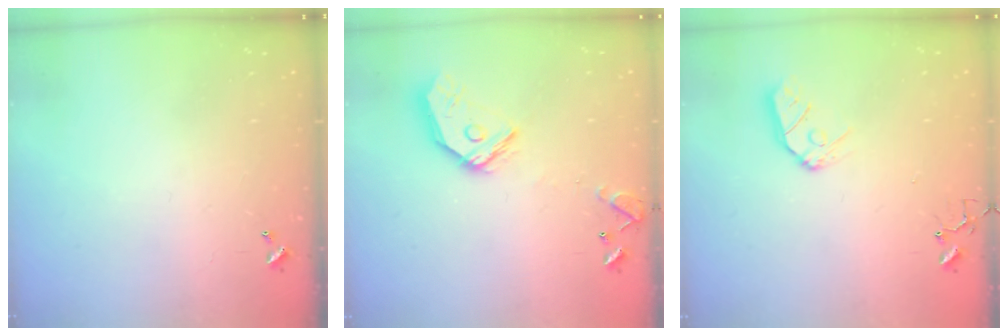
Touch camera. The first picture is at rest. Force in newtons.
{"total": 14.6, "press": 14.4, "slide": 1.8}
{"total": 9.2, "press": 9.2, "slide": 0.8}